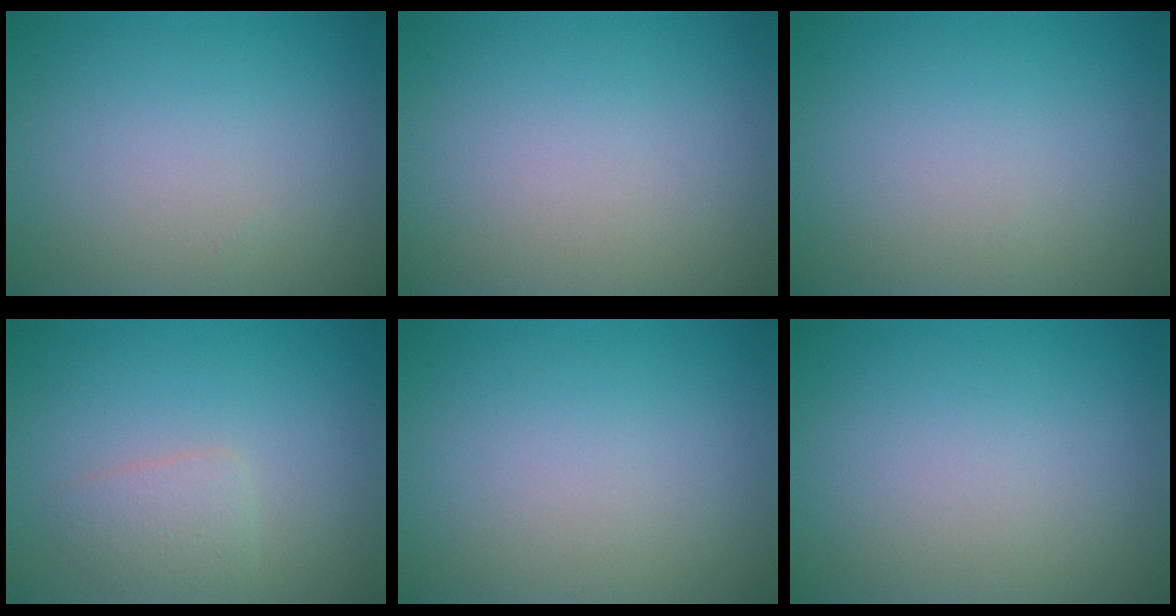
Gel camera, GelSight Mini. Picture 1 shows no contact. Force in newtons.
{"total": 0.0}
{"total": 0.0}
{"total": 1.7, "press": 1.7, "slide": 0.1}
{"total": 0.0}
{"total": 0.0}